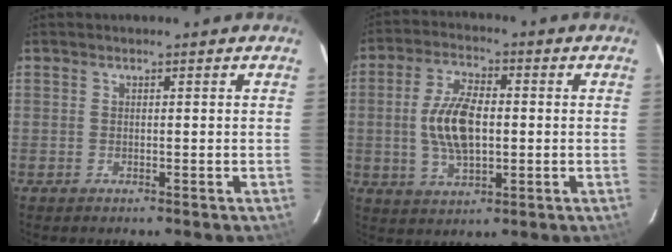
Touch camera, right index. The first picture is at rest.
{"total": 10.5, "force": [-0.3, 5.2, 9.1], "torque": [-0.181, 0.006, -0.003]}